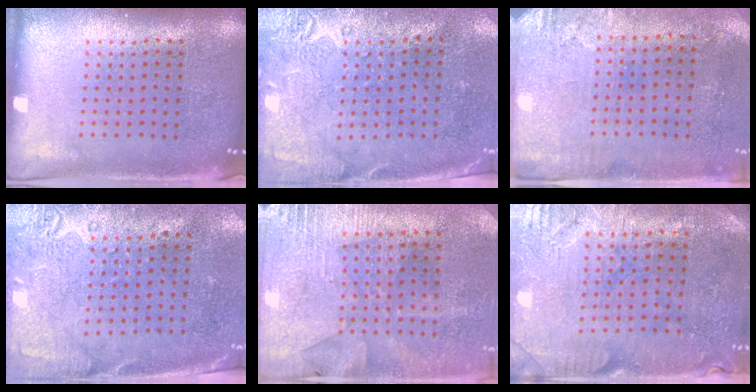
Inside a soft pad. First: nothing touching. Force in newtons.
{"total": 2.8, "press": 2.2, "slide": 1.7}
{"total": 2.9, "press": 2.4, "slide": 1.7}
{"total": 2.7, "press": 2.2, "slide": 1.5}
{"total": 2.9, "press": 2.8, "slide": 0.8}
{"total": 0.6, "press": 0.5, "slide": 0.3}